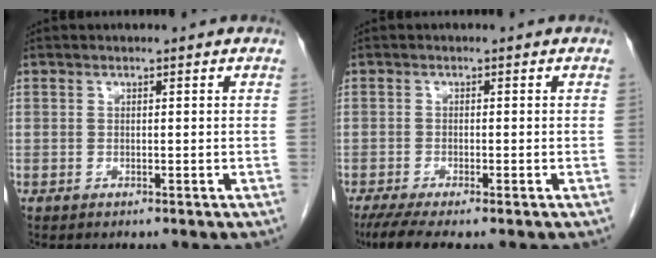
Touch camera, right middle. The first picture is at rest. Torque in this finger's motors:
{"motor_torque": [0.62, -0.46, 0.03, 0.05]}